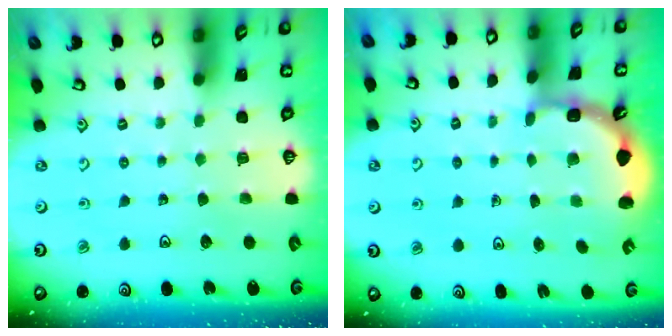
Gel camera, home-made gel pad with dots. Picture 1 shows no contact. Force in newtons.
{"total": 2.1, "press": 1.9, "slide": 0.8}